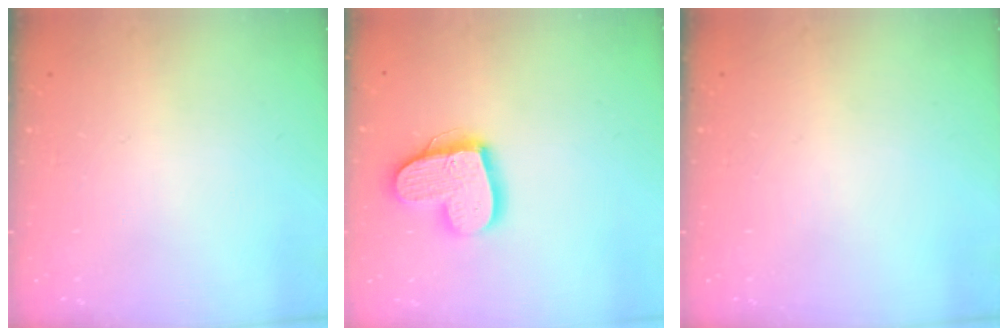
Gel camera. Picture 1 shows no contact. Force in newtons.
{"total": 14.6, "press": 14.6, "slide": 1.3}
{"total": 0.0}